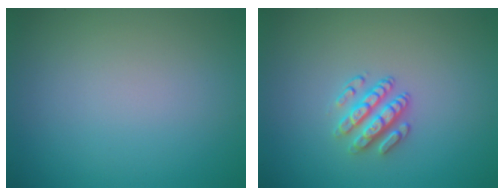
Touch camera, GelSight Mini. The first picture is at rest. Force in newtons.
{"total": 2.9, "press": 2.5, "slide": 1.4}